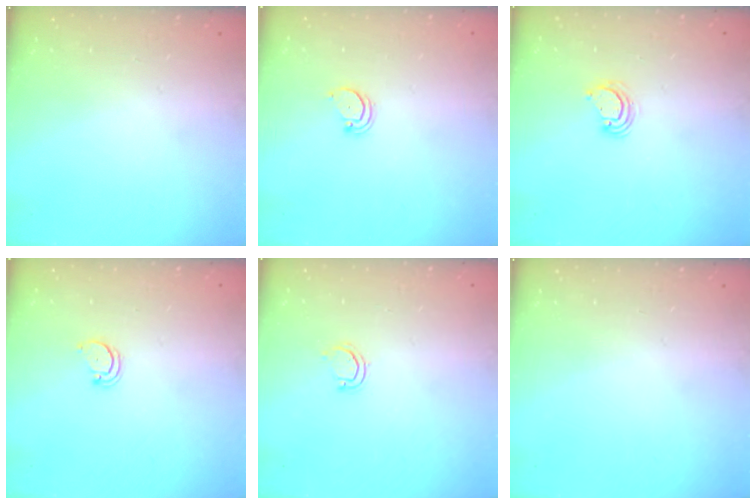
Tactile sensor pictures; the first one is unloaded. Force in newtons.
{"total": 1.4, "press": 1.3, "slide": 0.1}
{"total": 3.7, "press": 3.7, "slide": 0.3}
{"total": 2.5, "press": 2.5, "slide": 0.3}
{"total": 3.1, "press": 3.1, "slide": 0.2}
{"total": 0.0}